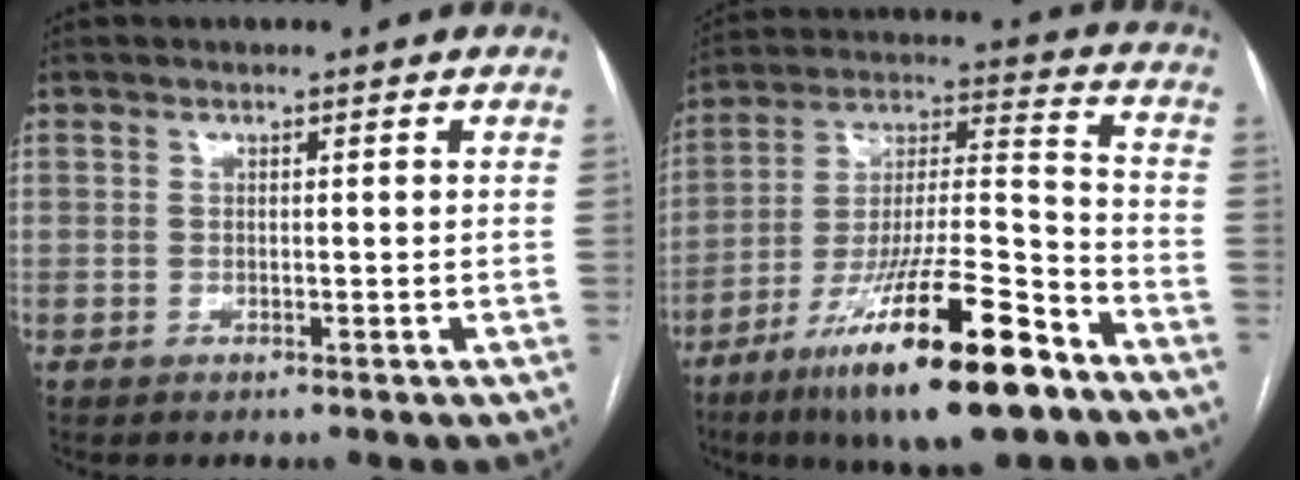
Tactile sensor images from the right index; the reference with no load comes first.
{"total": 22.3, "force": [-13.7, 3.2, 17.3], "torque": [-0.299, -0.025, -0.233]}